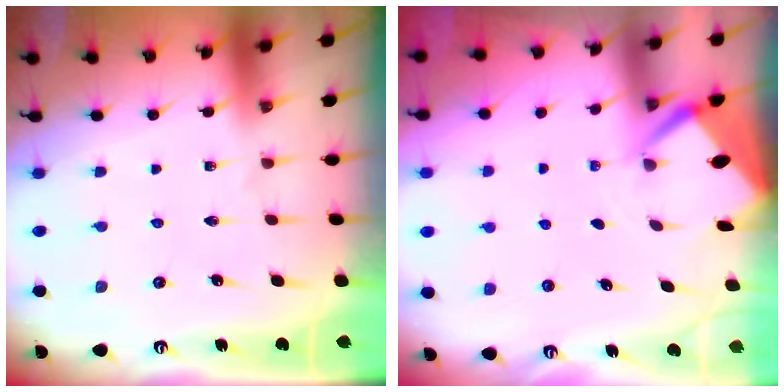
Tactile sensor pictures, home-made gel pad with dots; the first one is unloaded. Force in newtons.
{"total": 2.7, "press": 2.7, "slide": 0.3}